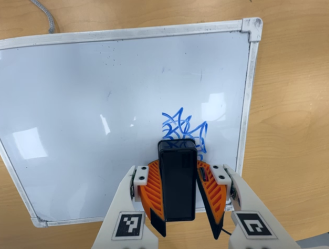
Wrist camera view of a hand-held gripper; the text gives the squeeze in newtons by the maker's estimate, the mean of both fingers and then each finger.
{"total": 12.5, "left": 14.1, "right": 10.8}